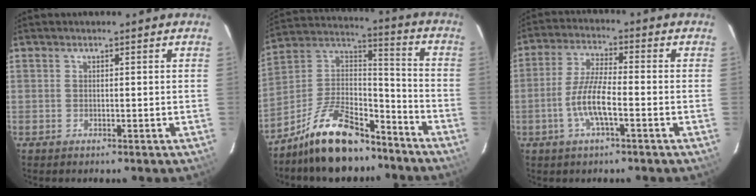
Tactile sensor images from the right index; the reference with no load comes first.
{"total": 18.0, "force": [-13.0, 7.4, 10.1], "torque": [-0.203, 0.032, -0.222]}
{"total": 7.8, "force": [-2.8, 1.5, 7.1], "torque": [-0.149, -0.001, -0.056]}